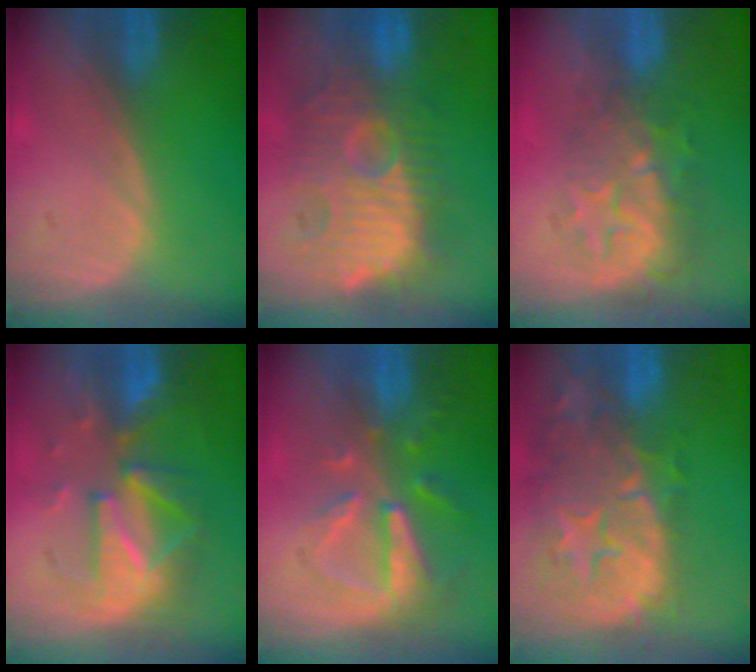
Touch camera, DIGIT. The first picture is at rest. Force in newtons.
{"total": 12.4, "press": 12.0, "slide": 3.4}
{"total": 8.8, "press": 7.7, "slide": 4.2}
{"total": 8.6, "press": 8.5, "slide": 1.2}
{"total": 8.2, "press": 7.4, "slide": 3.6}
{"total": 15.0, "press": 12.0, "slide": 9.1}